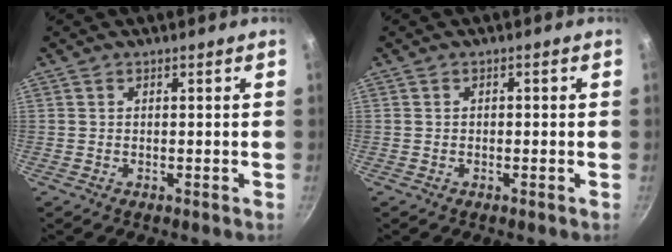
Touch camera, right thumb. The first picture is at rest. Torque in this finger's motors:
{"motor_torque": [0.21, 0.01, 0.12, 0.71, 0.06]}